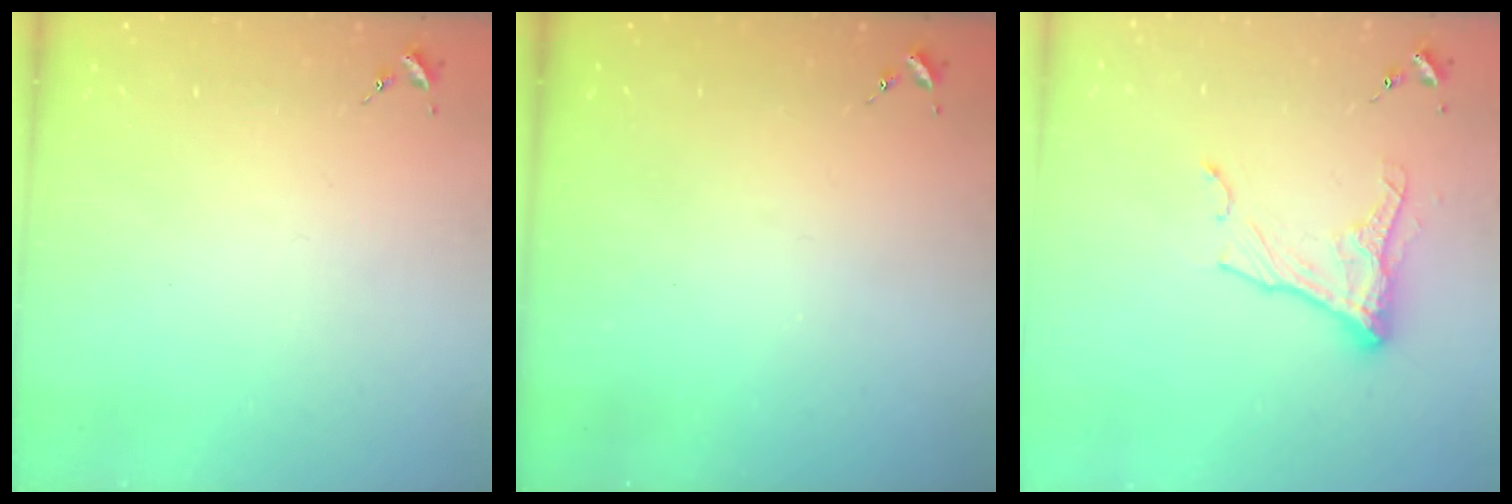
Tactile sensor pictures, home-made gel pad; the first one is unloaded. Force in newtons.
{"total": 0.0}
{"total": 13.2, "press": 13.2, "slide": 0.8}